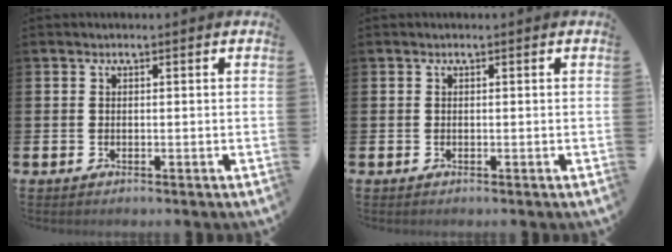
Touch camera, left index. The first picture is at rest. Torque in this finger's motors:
{"motor_torque": [-0.01, 0.01, 0.00, 0.00]}